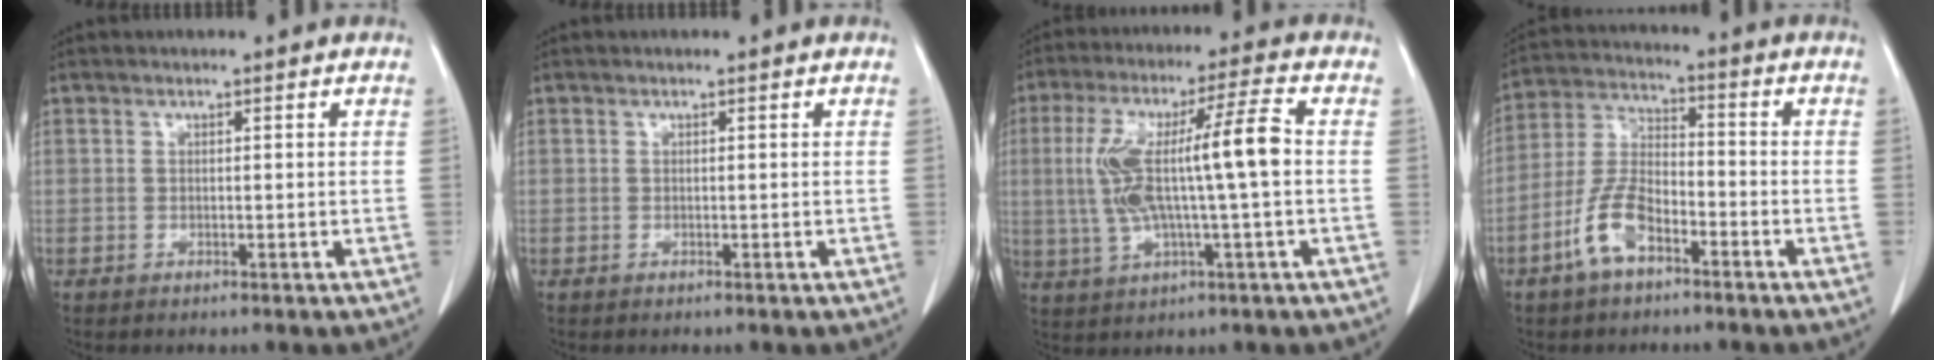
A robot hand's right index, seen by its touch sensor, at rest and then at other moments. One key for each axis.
{"total": 0.0}
{"total": 13.0, "fx": 0.3, "fy": 0.7, "fz": 13.0, "tx": -0.258, "ty": 0.023, "tz": 0.004}
{"total": 8.5, "fx": -4.7, "fy": 3.6, "fz": 6.1, "tx": -0.137, "ty": 0.009, "tz": -0.094}